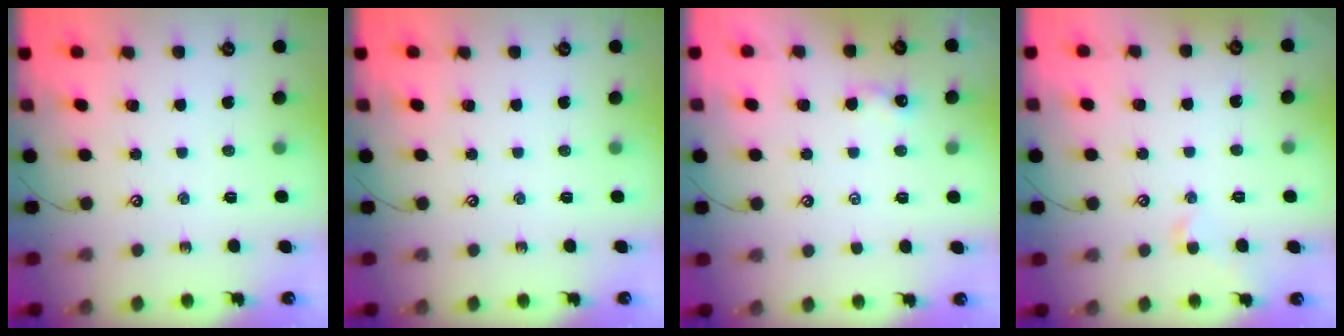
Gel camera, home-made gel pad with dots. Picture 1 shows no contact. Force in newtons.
{"total": 0.0}
{"total": 1.8, "press": 1.8, "slide": 0.3}
{"total": 0.5, "press": 0.2, "slide": 0.5}